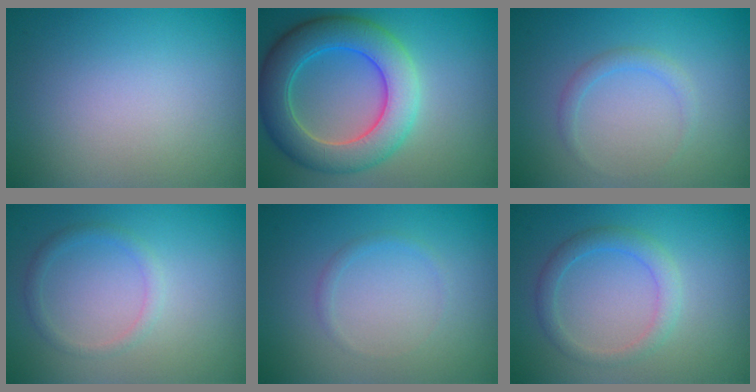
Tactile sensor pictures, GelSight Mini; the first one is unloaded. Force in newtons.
{"total": 6.7, "press": 6.7, "slide": 0.5}
{"total": 1.2, "press": 1.2, "slide": 0.0}
{"total": 1.3, "press": 1.3, "slide": 0.1}
{"total": 0.7, "press": 0.7, "slide": 0.0}
{"total": 2.3, "press": 2.2, "slide": 0.1}